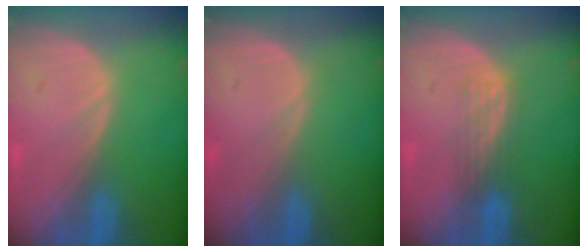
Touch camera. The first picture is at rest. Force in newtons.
{"total": 0.0}
{"total": 2.9, "press": 2.7, "slide": 1.2}